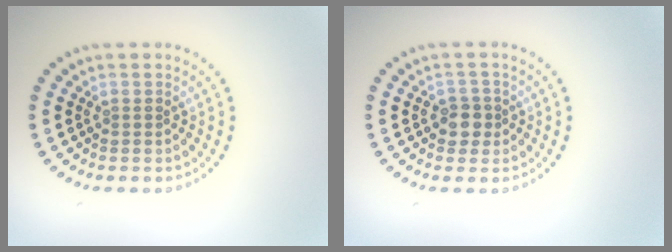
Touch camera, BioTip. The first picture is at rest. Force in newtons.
{"total": 1.8, "press": 1.6, "slide": 0.8}